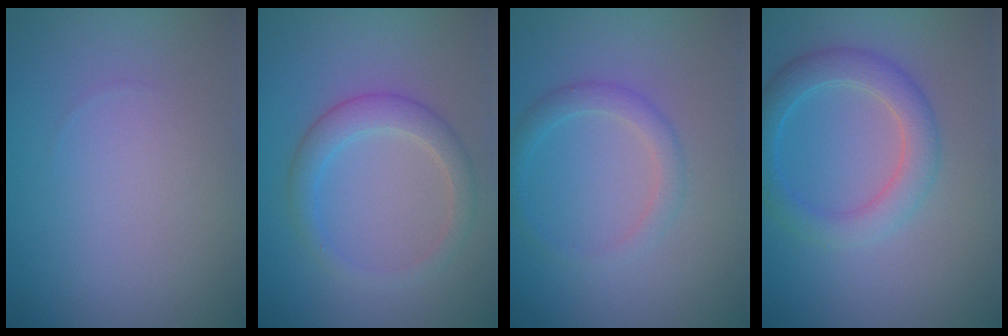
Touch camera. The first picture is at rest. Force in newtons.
{"total": 2.8, "press": 2.8, "slide": 0.2}
{"total": 1.8, "press": 1.8, "slide": 0.2}
{"total": 3.6, "press": 3.6, "slide": 0.1}